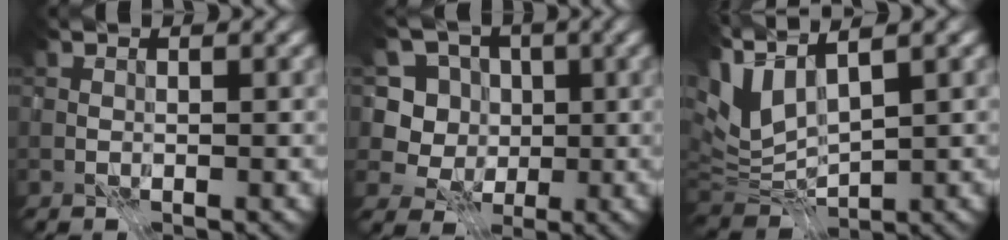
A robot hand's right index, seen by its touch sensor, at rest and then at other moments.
{"total": 6.2, "force": [-0.1, 5.8, 2.1], "torque": [-0.036, 0.010, -0.030]}
{"total": 6.5, "force": [3.0, 2.3, 5.3], "torque": [-0.126, 0.008, 0.051]}